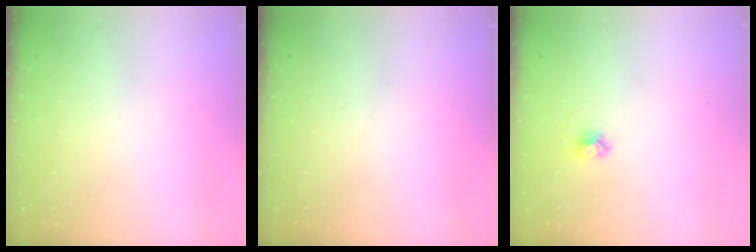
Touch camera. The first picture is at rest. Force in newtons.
{"total": 0.0}
{"total": 3.8, "press": 3.8, "slide": 0.4}